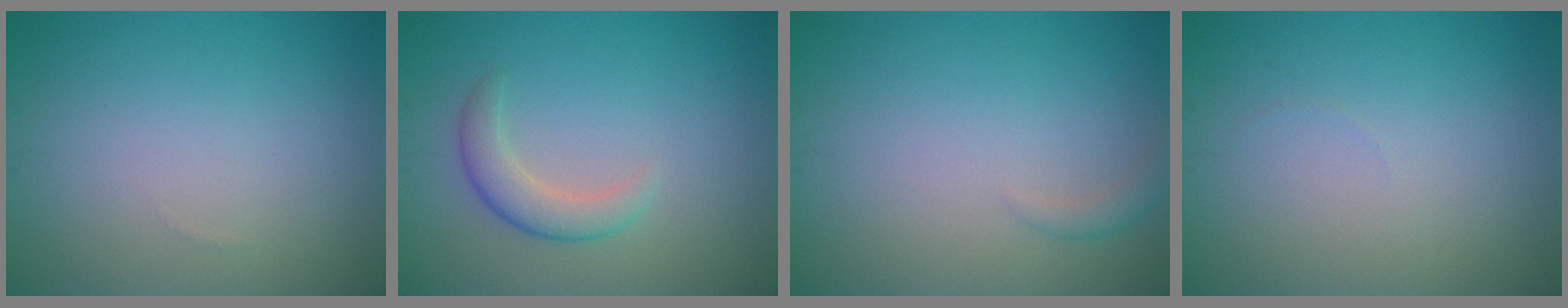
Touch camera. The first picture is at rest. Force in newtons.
{"total": 2.7, "press": 2.7, "slide": 0.1}
{"total": 0.9, "press": 0.9, "slide": 0.1}
{"total": 0.0}